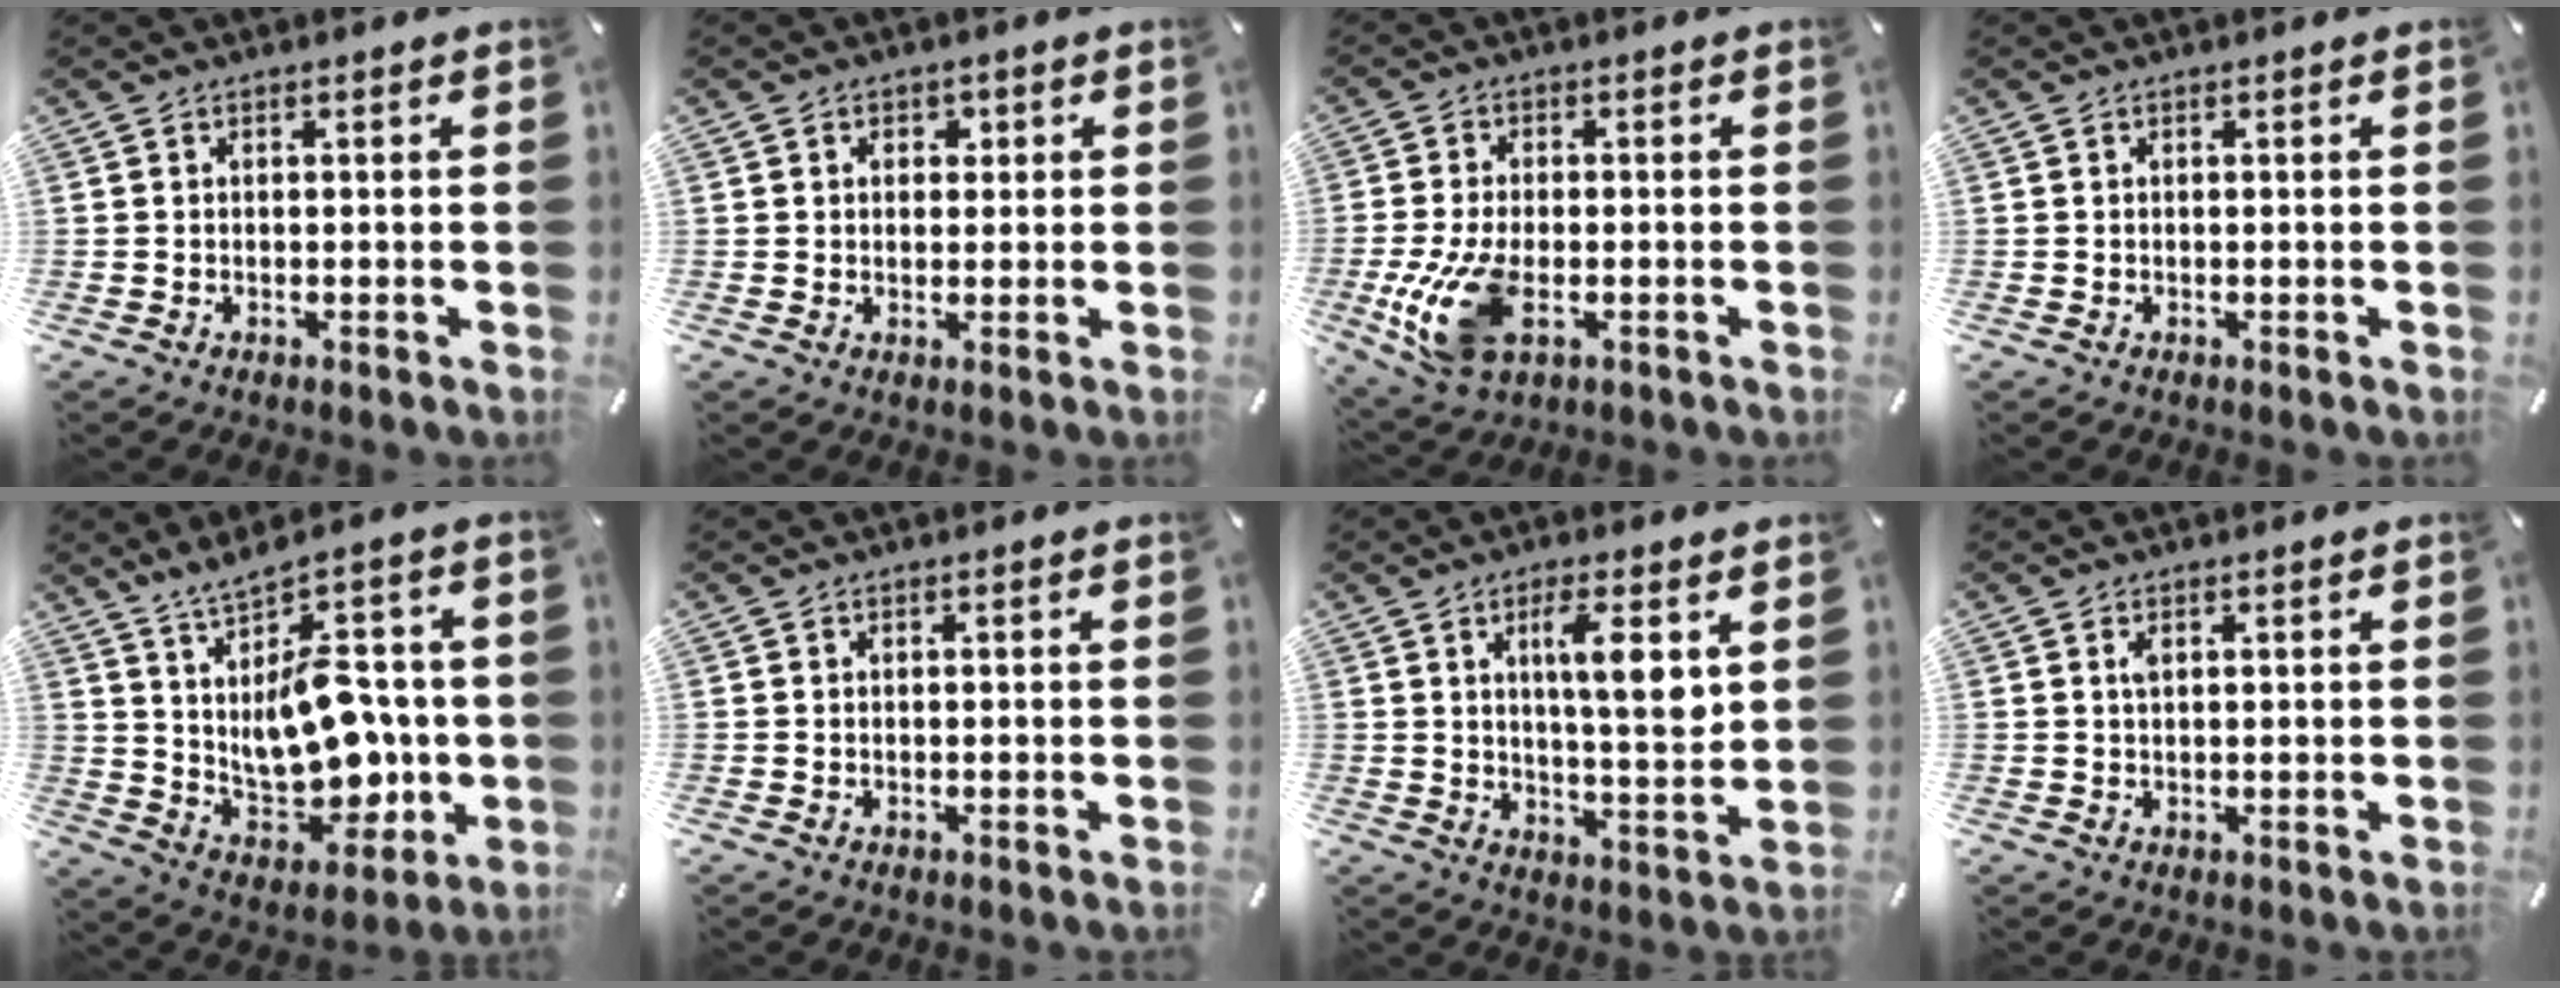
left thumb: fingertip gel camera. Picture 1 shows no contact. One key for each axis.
{"total": 2.4, "fx": 0.6, "fy": 2.3, "fz": 0.6, "tx": 0.000, "ty": 0.001, "tz": 0.003}
{"total": 12.3, "fx": -2.8, "fy": 6.8, "fz": 9.8, "tx": -0.224, "ty": -0.012, "tz": -0.047}
{"total": 0.0}
{"total": 15.4, "fx": 2.8, "fy": 9.9, "fz": 11.4, "tx": -0.173, "ty": -0.033, "tz": 0.059}
{"total": 0.0}
{"total": 8.6, "fx": 3.7, "fy": 1.8, "fz": 7.6, "tx": -0.123, "ty": -0.019, "tz": 0.054}
{"total": 1.4, "fx": 0.5, "fy": 0.5, "fz": 1.2, "tx": -0.024, "ty": 0.002, "tz": 0.009}